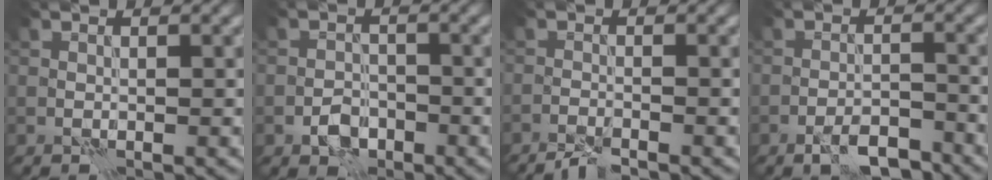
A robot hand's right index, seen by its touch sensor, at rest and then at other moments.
{"total": 2.6, "force": [-1.5, 1.8, 1.2], "torque": [-0.017, 0.004, -0.031]}
{"total": 2.2, "force": [-2.0, 0.1, 1.0], "torque": [-0.024, -0.006, -0.041]}
{"total": 4.8, "force": [-3.5, 1.4, 2.9], "torque": [-0.045, 0.003, -0.061]}